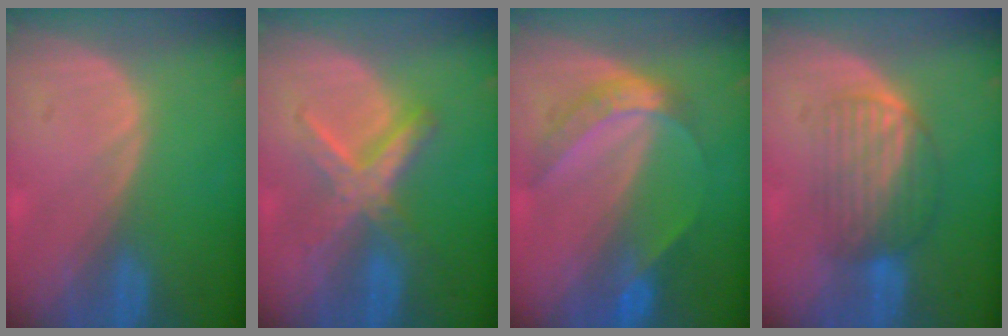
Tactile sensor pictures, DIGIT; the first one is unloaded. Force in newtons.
{"total": 6.1, "press": 6.1, "slide": 0.2}
{"total": 6.2, "press": 5.3, "slide": 3.3}
{"total": 6.3, "press": 6.2, "slide": 1.5}